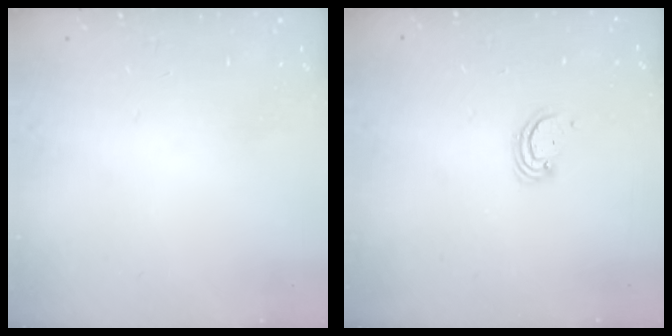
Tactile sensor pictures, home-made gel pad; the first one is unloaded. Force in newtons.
{"total": 2.6, "press": 2.6, "slide": 0.2}